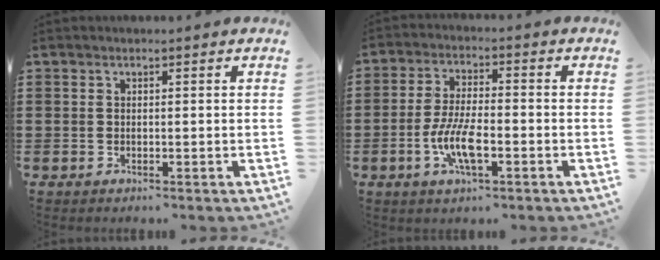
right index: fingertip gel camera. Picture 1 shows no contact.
{"total": 7.4, "force": [-2.5, 2.2, 6.6], "torque": [-0.148, -0.014, -0.050]}